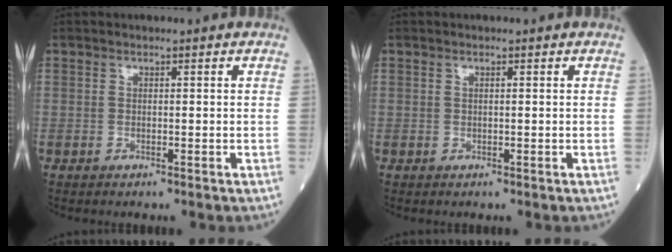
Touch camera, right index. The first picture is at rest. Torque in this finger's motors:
{"motor_torque": [-0.12, -0.04, -0.02, -0.01]}